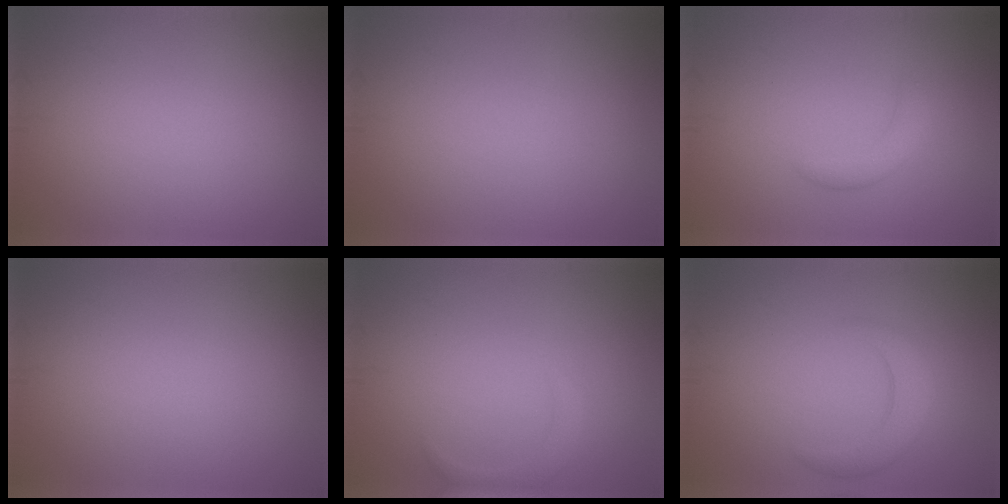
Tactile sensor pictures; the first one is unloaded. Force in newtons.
{"total": 0.0}
{"total": 1.8, "press": 1.8, "slide": 0.0}
{"total": 0.0}
{"total": 1.6, "press": 1.6, "slide": 0.1}
{"total": 2.8, "press": 2.8, "slide": 0.1}